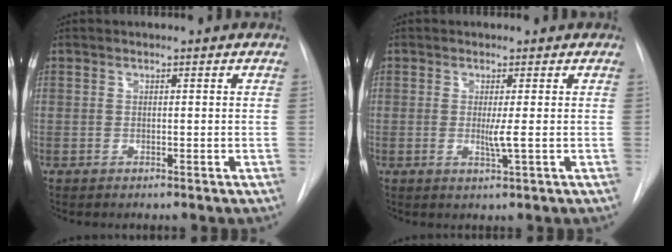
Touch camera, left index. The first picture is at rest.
{"total": 2.1, "force": [0.0, -0.4, 2.0], "torque": [-0.041, -0.006, 0.000]}